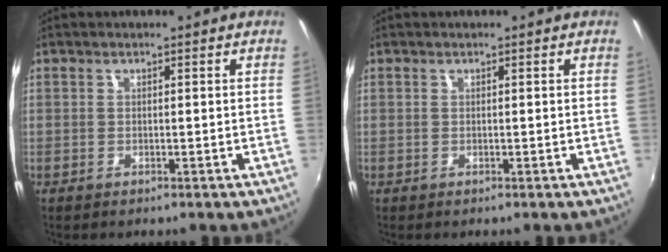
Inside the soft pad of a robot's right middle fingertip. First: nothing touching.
{"total": 0.0}